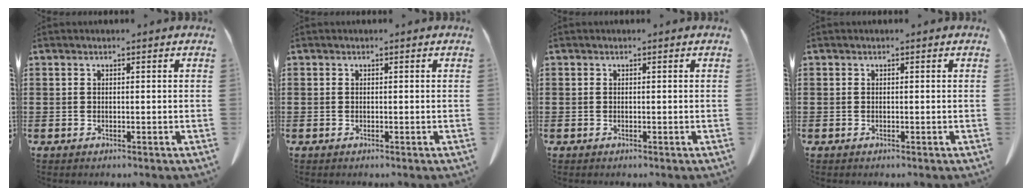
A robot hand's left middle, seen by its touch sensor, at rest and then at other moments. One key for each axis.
{"total": 0.0}
{"total": 0.0}
{"total": 0.0}